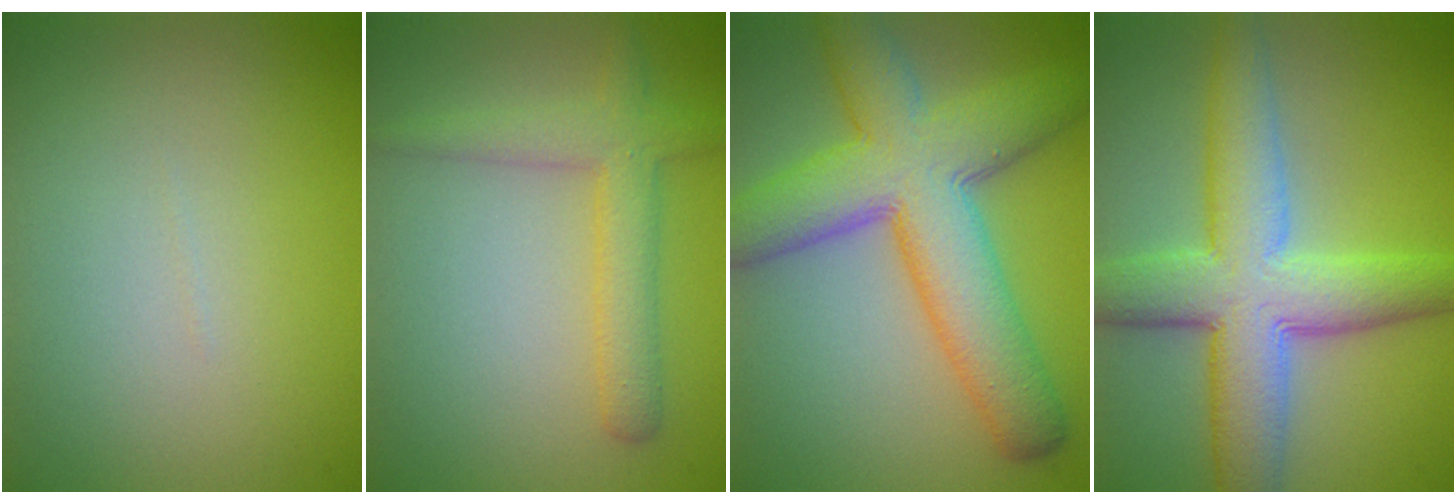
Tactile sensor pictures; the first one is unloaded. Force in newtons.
{"total": 3.5, "press": 3.5, "slide": 0.2}
{"total": 9.9, "press": 9.9, "slide": 0.4}
{"total": 8.6, "press": 8.6, "slide": 0.2}